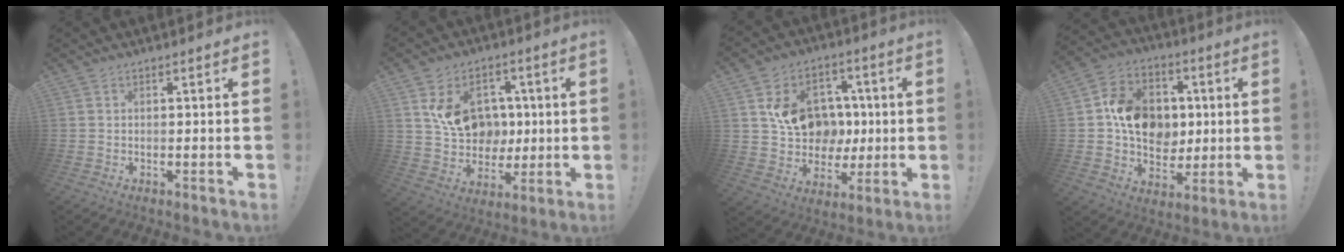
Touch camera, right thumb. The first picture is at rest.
{"total": 14.4, "force": [3.5, 12.2, 6.9], "torque": [-0.100, -0.014, 0.076]}
{"total": 15.4, "force": [2.4, 13.6, 6.8], "torque": [-0.097, -0.004, 0.069]}
{"total": 14.7, "force": [1.5, 12.6, 7.4], "torque": [-0.104, 0.006, 0.041]}